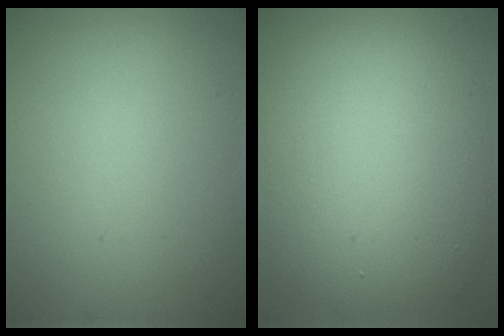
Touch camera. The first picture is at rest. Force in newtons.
{"total": 10.8, "press": 10.7, "slide": 0.6}